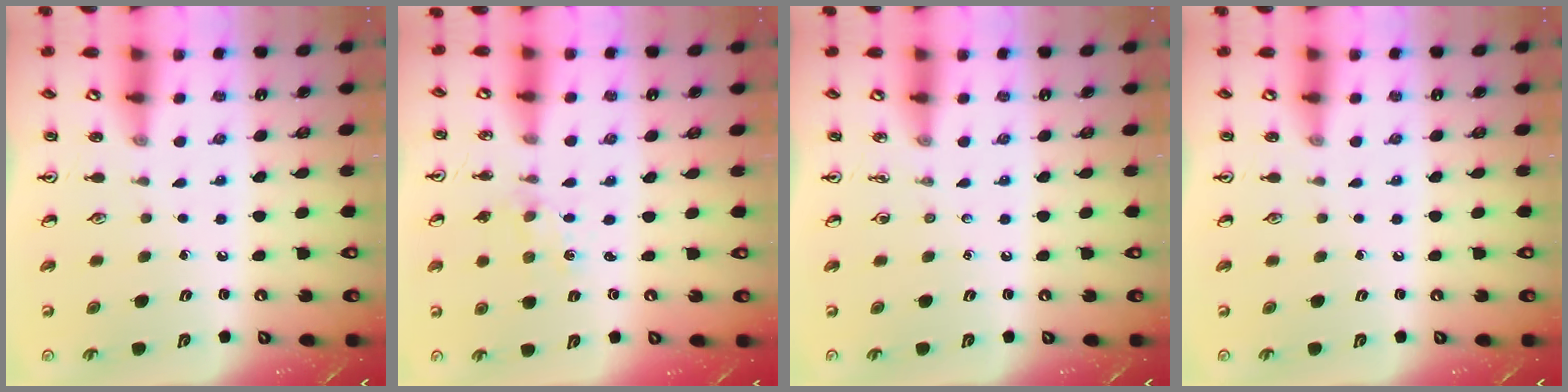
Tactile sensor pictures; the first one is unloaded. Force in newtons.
{"total": 0.0}
{"total": 0.0}
{"total": 0.0}